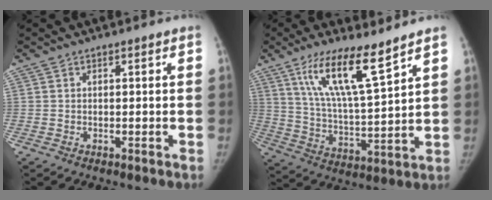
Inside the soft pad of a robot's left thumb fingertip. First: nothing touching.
{"total": 14.1, "force": [9.0, 2.5, 10.6], "torque": [-0.184, -0.053, 0.177]}